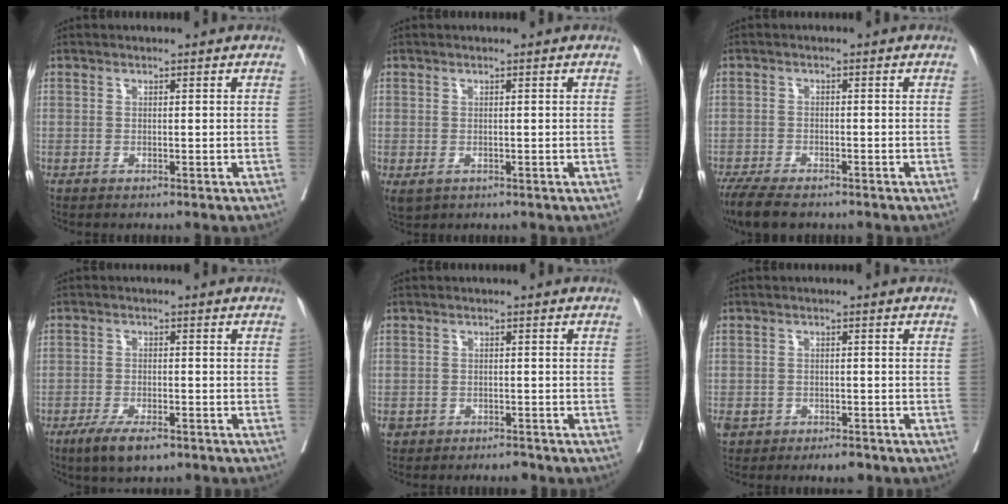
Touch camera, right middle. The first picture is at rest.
{"total": 2.2, "force": [-0.7, 1.1, 1.8], "torque": [-0.036, -0.005, -0.001]}
{"total": 7.2, "force": [-5.7, 2.1, 3.8], "torque": [-0.061, -0.013, -0.092]}
{"total": 5.8, "force": [-3.9, 1.7, 4.1], "torque": [-0.072, -0.009, -0.062]}
{"total": 1.9, "force": [-1.5, 1.0, 0.7], "torque": [-0.009, 0.002, -0.019]}
{"total": 3.6, "force": [-2.3, 2.0, 1.9], "torque": [-0.025, 0.003, -0.029]}